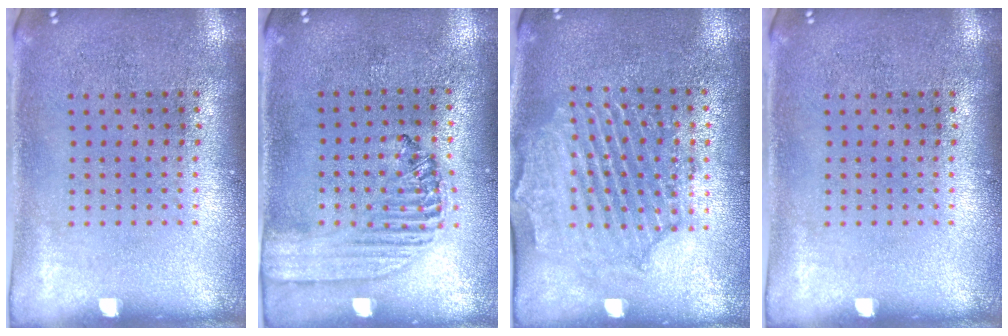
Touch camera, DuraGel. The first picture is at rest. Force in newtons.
{"total": 1.4, "press": 1.3, "slide": 0.5}
{"total": 2.0, "press": 1.9, "slide": 0.5}
{"total": 0.0}